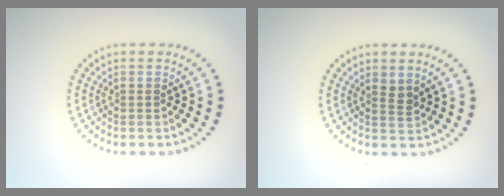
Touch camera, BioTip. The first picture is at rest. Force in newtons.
{"total": 1.2, "press": 0.9, "slide": 0.8}